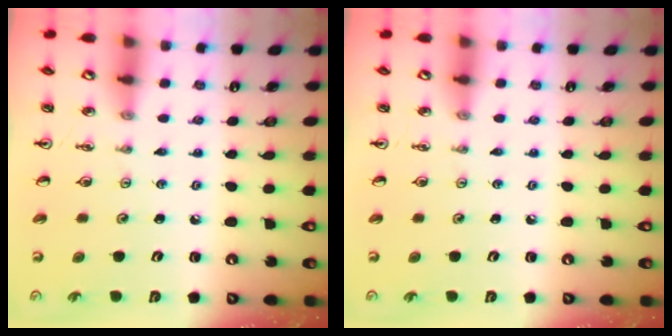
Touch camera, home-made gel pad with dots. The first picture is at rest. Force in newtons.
{"total": 0.0}